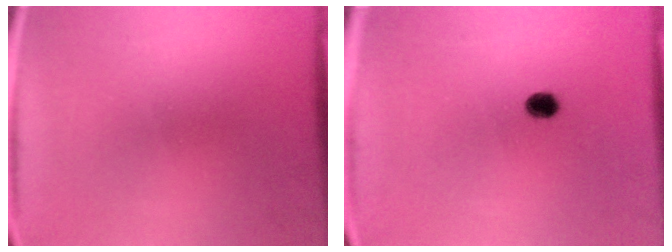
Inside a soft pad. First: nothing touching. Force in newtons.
{"total": 2.7}